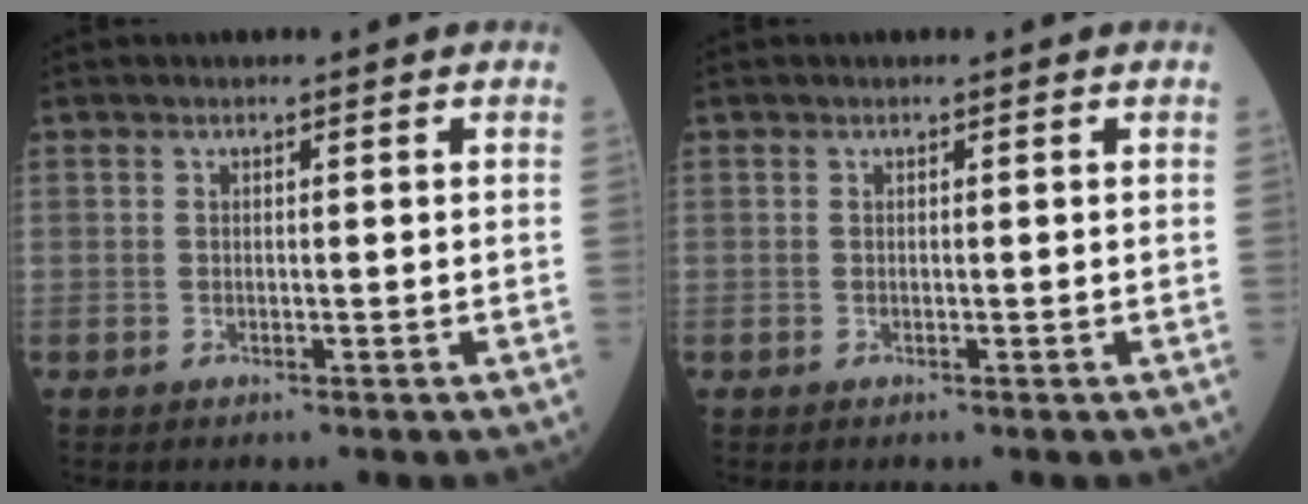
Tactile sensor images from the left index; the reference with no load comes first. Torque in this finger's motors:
{"motor_torque": [0.00, 0.00, 0.00, 0.00]}